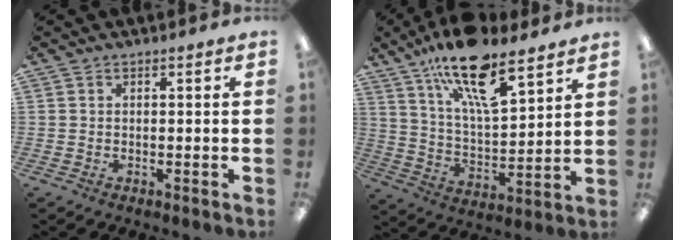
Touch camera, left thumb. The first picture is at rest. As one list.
[{"total": 18.8, "force": [12.9, 6.6, 12.0], "torque": [-0.200, -0.072, 0.218]}]